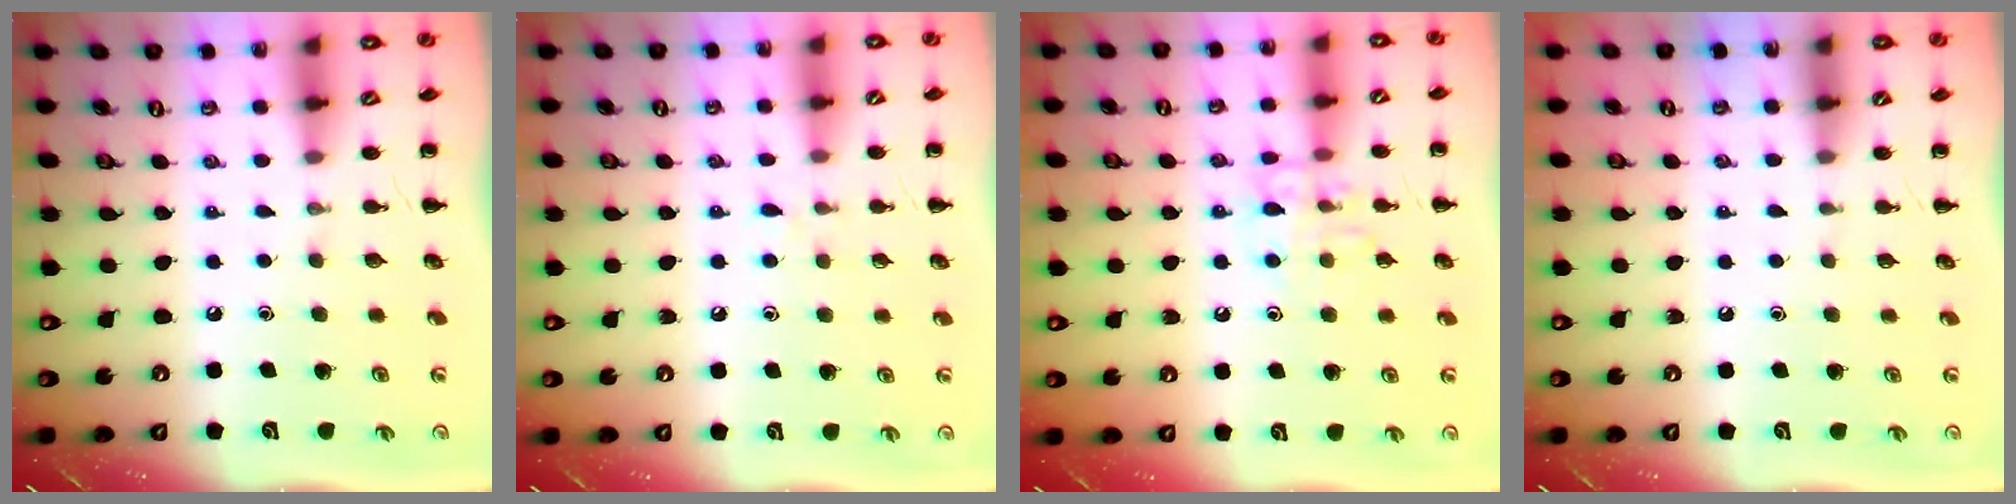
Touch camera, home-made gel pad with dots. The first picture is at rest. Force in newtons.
{"total": 5.1, "press": 4.7, "slide": 2.0}
{"total": 9.9, "press": 9.8, "slide": 0.7}
{"total": 0.0}